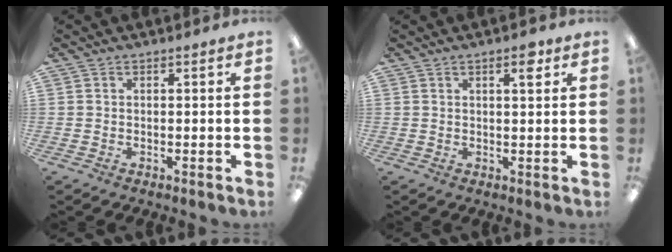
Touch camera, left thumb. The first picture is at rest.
{"total": 3.5, "force": [2.1, 1.0, 2.5], "torque": [-0.031, -0.006, 0.030]}